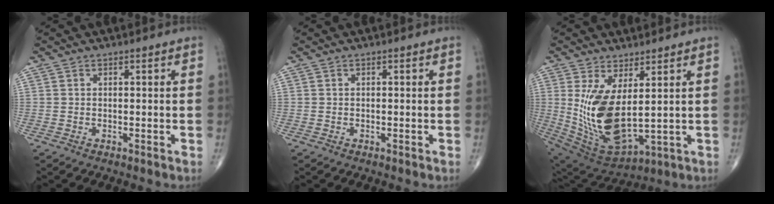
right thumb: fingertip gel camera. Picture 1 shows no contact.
{"total": 0.0}
{"total": 15.0, "force": [2.1, 6.6, 13.3], "torque": [-0.261, -0.032, 0.067]}